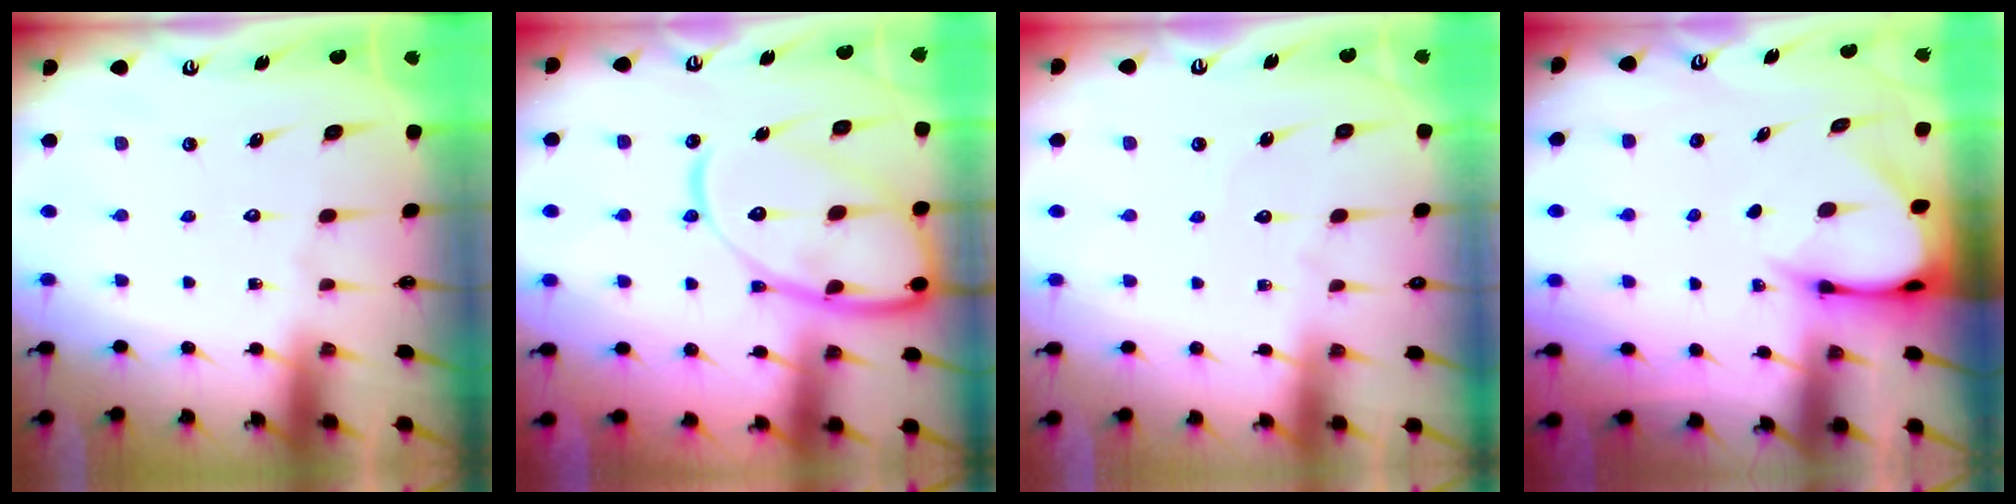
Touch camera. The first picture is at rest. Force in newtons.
{"total": 16.9, "press": 16.8, "slide": 1.6}
{"total": 2.0, "press": 2.0, "slide": 0.1}
{"total": 3.6, "press": 3.6, "slide": 0.2}